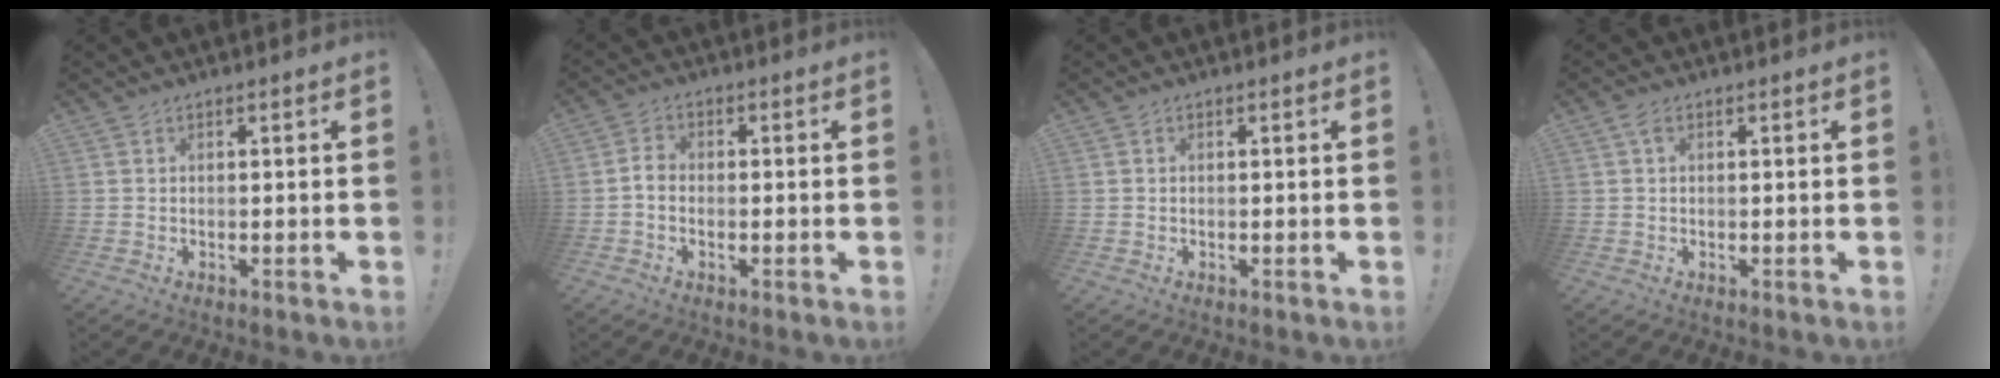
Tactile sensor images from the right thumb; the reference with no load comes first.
{"total": 3.2, "force": [-1.1, 1.9, 2.3], "torque": [-0.052, 0.012, -0.019]}
{"total": 0.0}
{"total": 1.8, "force": [0.7, 0.9, 1.4], "torque": [-0.023, 0.001, 0.010]}